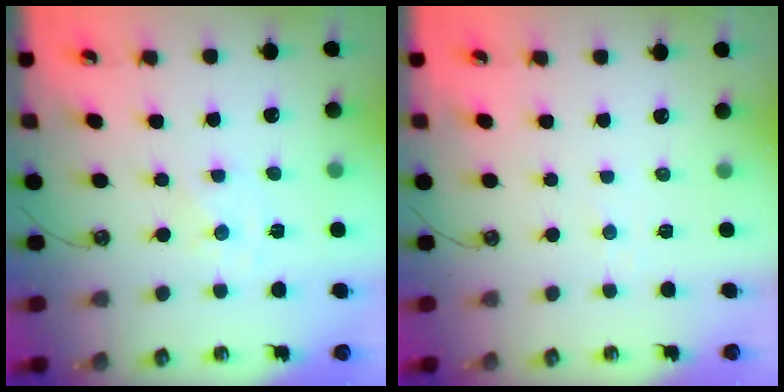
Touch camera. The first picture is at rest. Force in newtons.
{"total": 1.8, "press": 1.7, "slide": 0.2}